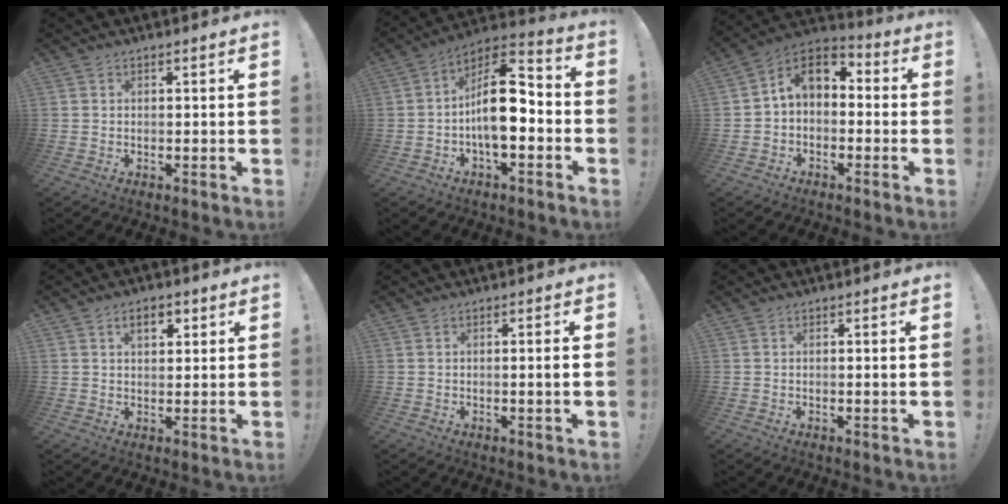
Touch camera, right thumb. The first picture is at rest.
{"total": 14.8, "force": [-1.4, 7.3, 12.8], "torque": [-0.210, 0.017, -0.022]}
{"total": 8.7, "force": [1.0, 6.2, 6.0], "torque": [-0.085, 0.011, 0.023]}
{"total": 5.1, "force": [2.5, 2.8, 3.5], "torque": [-0.053, 0.001, 0.041]}
{"total": 2.3, "force": [0.0, -0.3, 2.3], "torque": [-0.037, -0.003, -0.005]}
{"total": 1.3, "force": [0.4, -0.4, 1.2], "torque": [-0.018, -0.003, 0.004]}